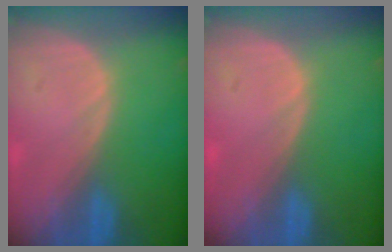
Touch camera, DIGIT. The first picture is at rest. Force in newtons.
{"total": 0.6, "press": 0.1, "slide": 0.6}